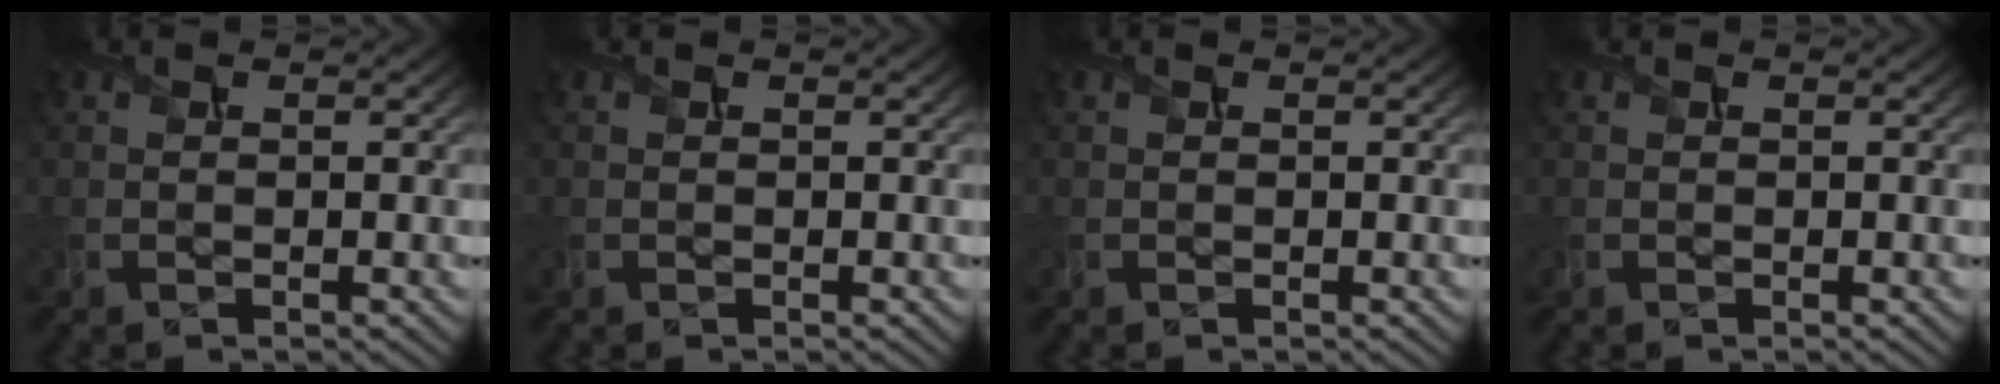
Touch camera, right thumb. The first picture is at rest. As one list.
[{"total": 0.0}, {"total": 0.0}, {"total": 0.0}]